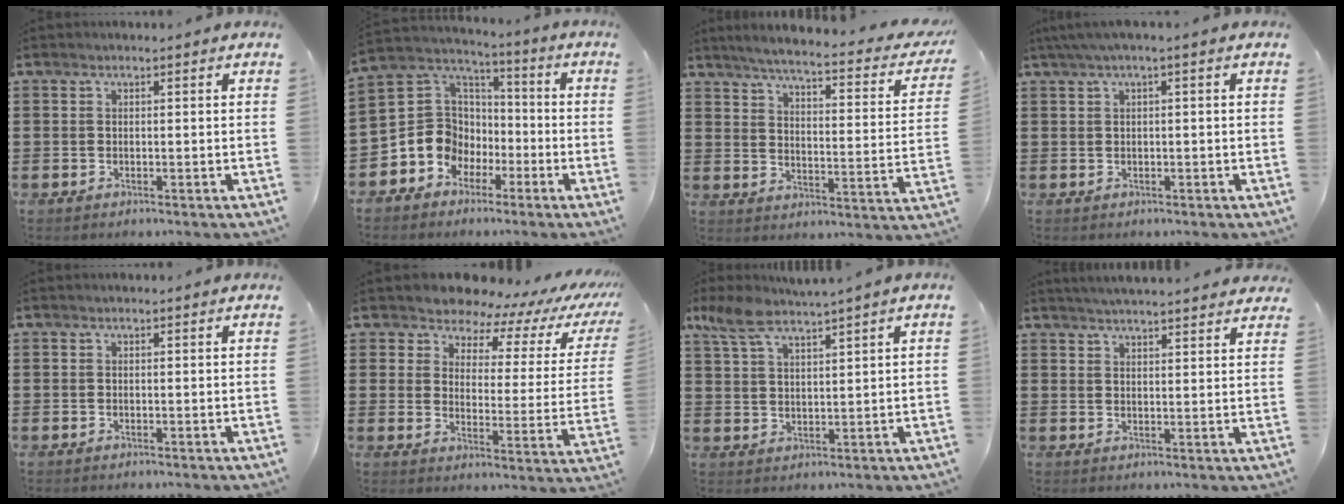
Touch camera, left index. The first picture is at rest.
{"total": 8.8, "force": [-2.8, 8.0, 2.4], "torque": [-0.096, -0.002, -0.054]}
{"total": 4.2, "force": [3.8, -0.3, 1.8], "torque": [-0.057, -0.033, 0.055]}
{"total": 1.8, "force": [-0.3, 0.1, 1.7], "torque": [-0.027, -0.004, -0.006]}
{"total": 0.0}
{"total": 6.7, "force": [6.2, 2.1, 1.2], "torque": [-0.049, -0.049, 0.104]}
{"total": 5.6, "force": [4.4, 1.0, 3.3], "torque": [-0.077, -0.008, 0.080]}
{"total": 3.3, "force": [3.2, -0.3, 0.5], "torque": [-0.020, -0.011, 0.058]}